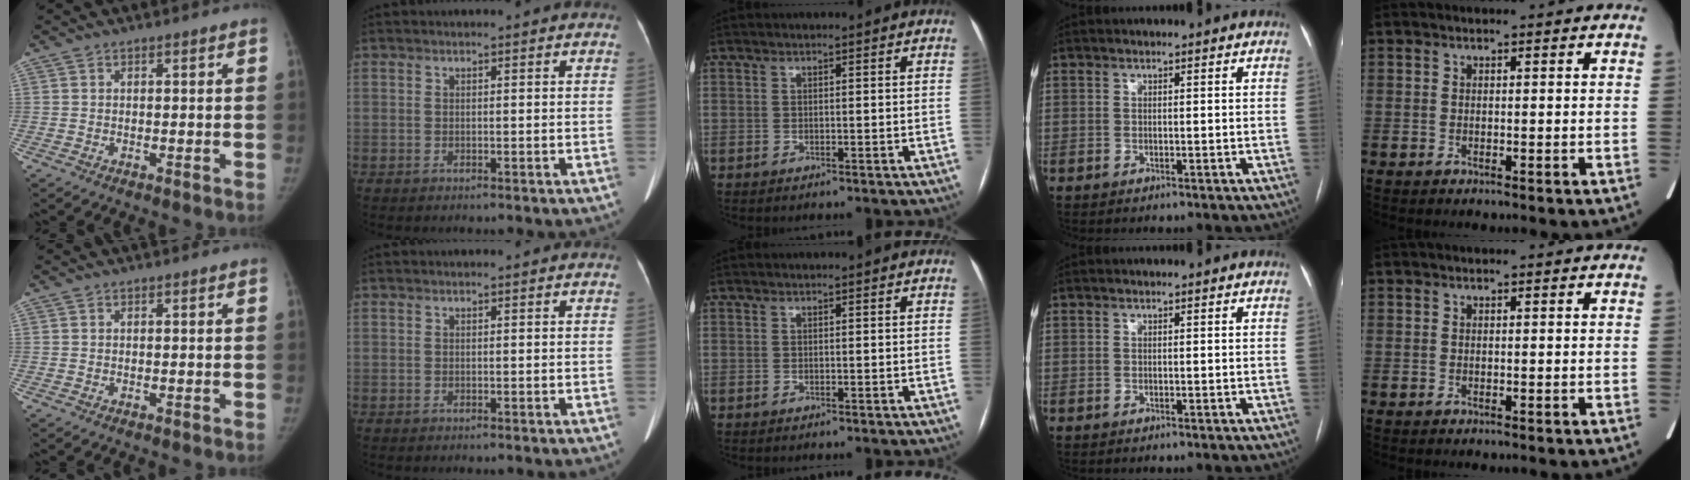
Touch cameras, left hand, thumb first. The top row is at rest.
{}